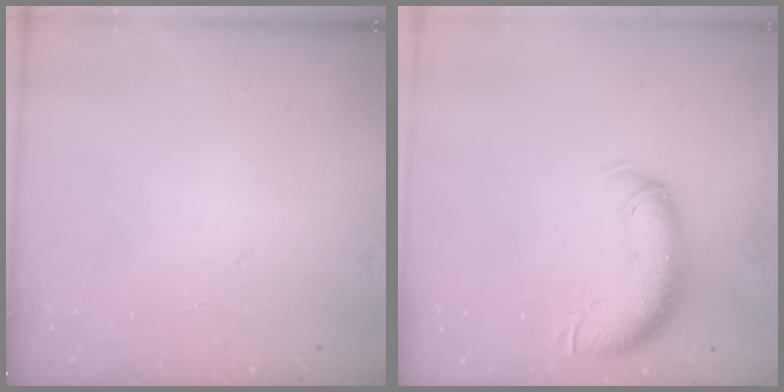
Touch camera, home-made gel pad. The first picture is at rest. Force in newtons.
{"total": 11.8, "press": 11.5, "slide": 2.6}